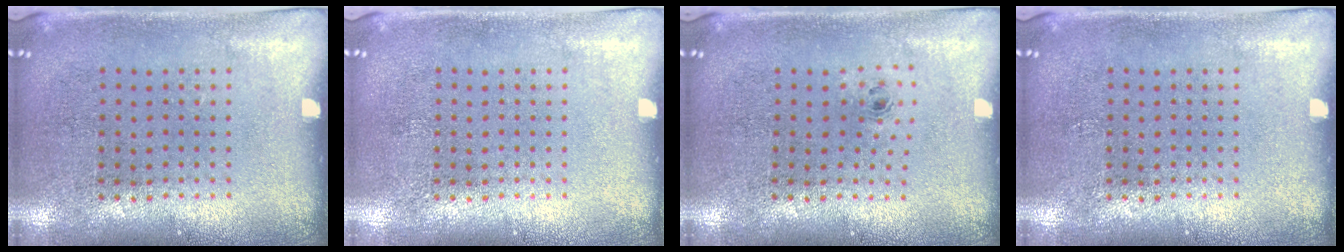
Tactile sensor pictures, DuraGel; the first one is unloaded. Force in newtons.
{"total": 0.0}
{"total": 0.7, "press": 0.3, "slide": 0.6}
{"total": 0.0}